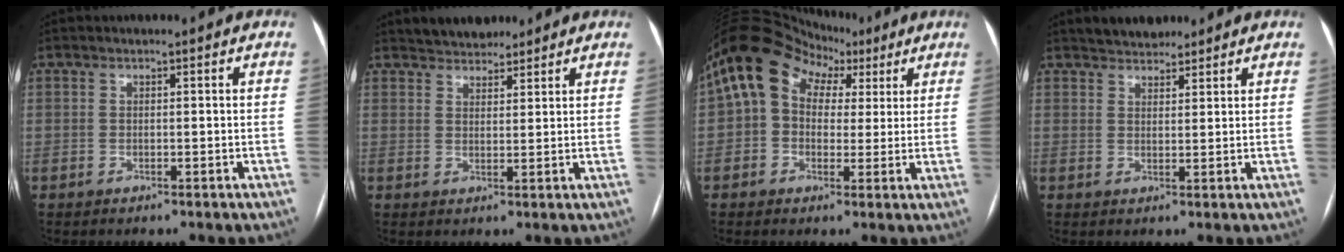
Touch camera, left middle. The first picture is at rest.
{"total": 4.7, "force": [4.2, 1.9, 0.9], "torque": [-0.010, 0.014, 0.070]}
{"total": 13.0, "force": [4.9, 9.6, 7.2], "torque": [-0.145, 0.068, 0.080]}
{"total": 4.1, "force": [3.6, 1.6, 0.9], "torque": [-0.010, 0.014, 0.061]}